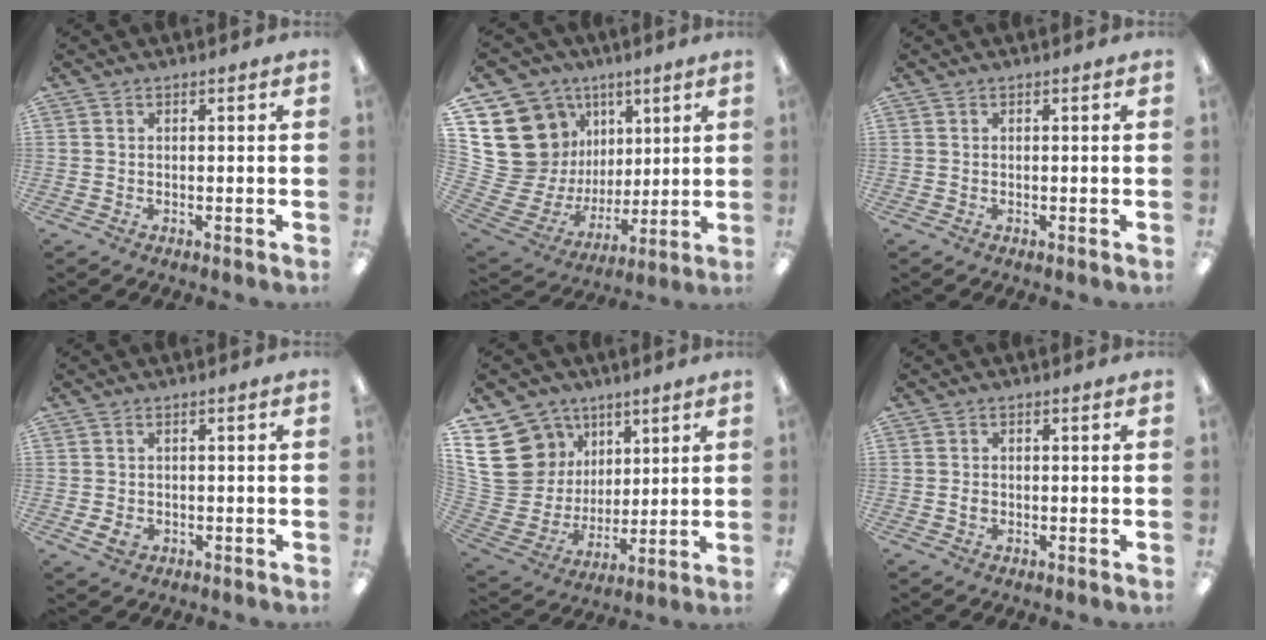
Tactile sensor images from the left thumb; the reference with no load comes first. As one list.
[{"total": 19.8, "force": [6.6, 17.4, 6.8], "torque": [-0.134, -0.057, 0.159]}, {"total": 0.0}, {"total": 3.7, "force": [-0.8, 2.4, 2.7], "torque": [-0.058, 0.002, -0.016]}, {"total": 18.9, "force": [7.6, 15.6, 7.7], "torque": [-0.168, -0.036, 0.158]}, {"total": 1.1, "force": [-0.2, 0.8, 0.8], "torque": [-0.015, 0.001, -0.004]}]